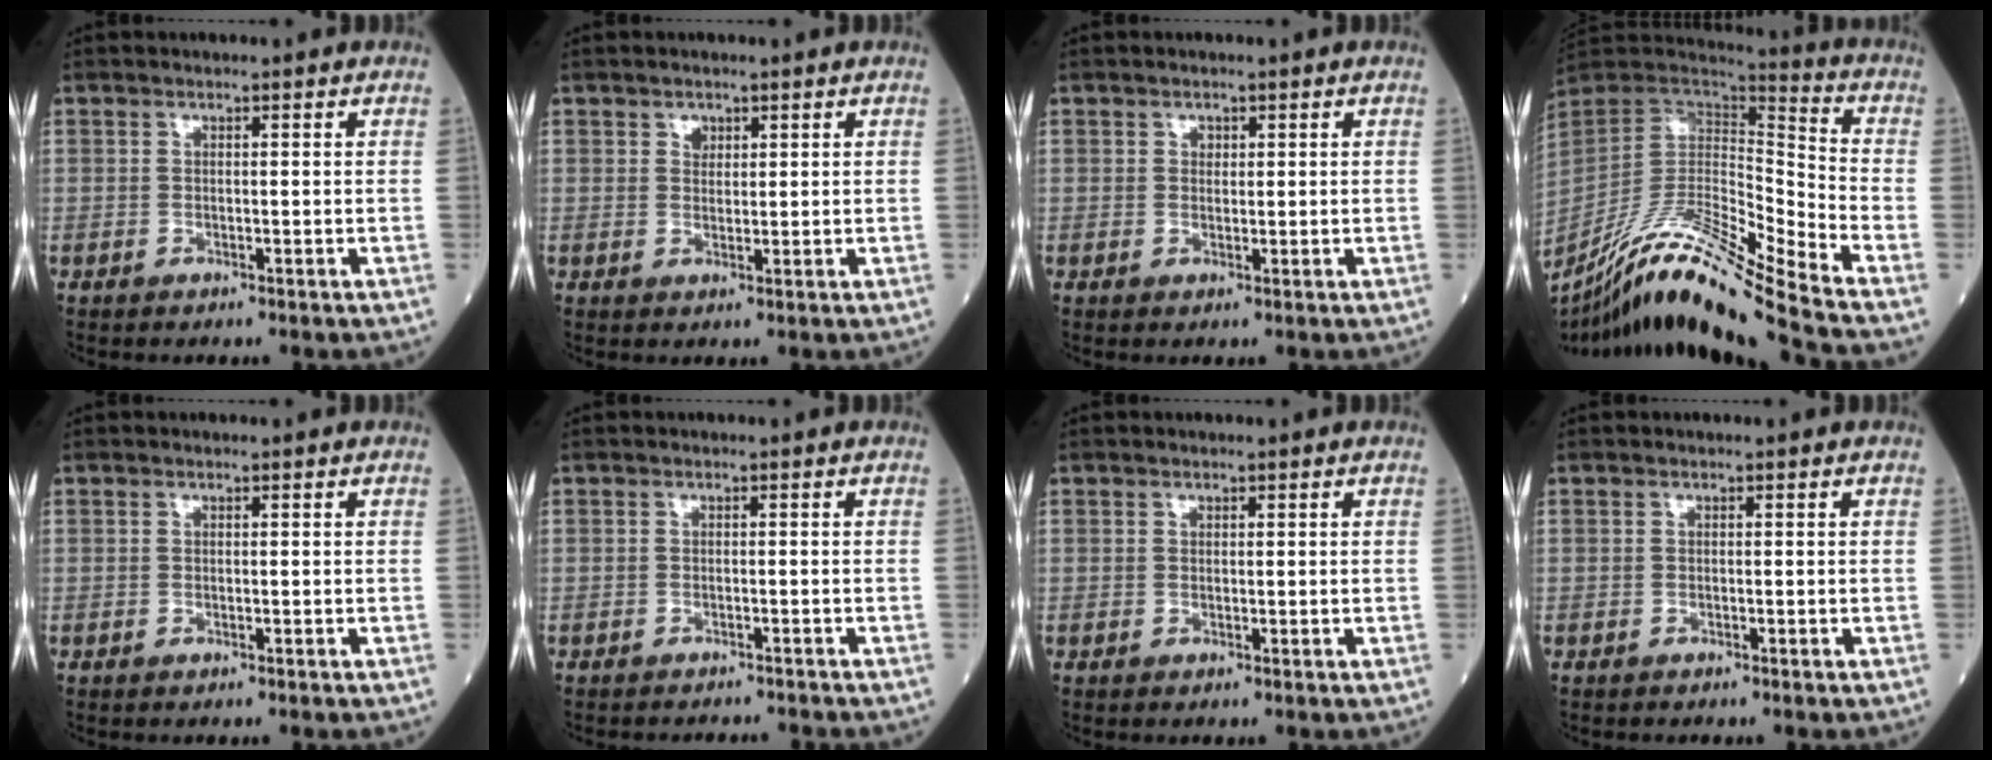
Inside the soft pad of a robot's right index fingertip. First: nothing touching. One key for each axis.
{"total": 1.4, "fx": 0.8, "fy": 1.1, "fz": 0.5, "tx": -0.002, "ty": -0.002, "tz": 0.011}
{"total": 0.9, "fx": 0.4, "fy": 0.8, "fz": 0.4, "tx": -0.001, "ty": -0.001, "tz": 0.004}
{"total": 20.4, "fx": -17.0, "fy": -1.6, "fz": 11.2, "tx": -0.221, "ty": -0.014, "tz": -0.311}
{"total": 0.0}
{"total": 4.2, "fx": -4.1, "fy": 1.0, "fz": 0.1, "tx": 0.008, "ty": -0.003, "tz": -0.054}
{"total": 0.0}
{"total": 0.0}